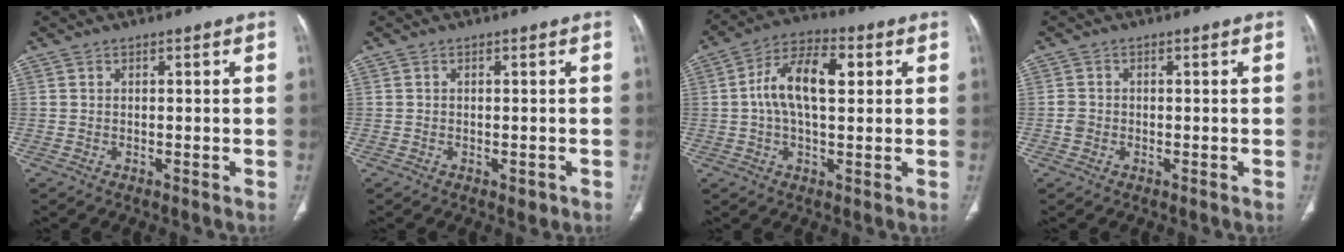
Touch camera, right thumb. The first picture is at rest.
{"total": 1.3, "force": [-0.5, 0.8, 0.9], "torque": [-0.006, 0.000, -0.003]}
{"total": 11.9, "force": [2.0, 6.1, 10.1], "torque": [-0.180, 0.024, 0.029]}
{"total": 1.7, "force": [-0.5, 1.5, 0.7], "torque": [-0.012, 0.007, -0.010]}